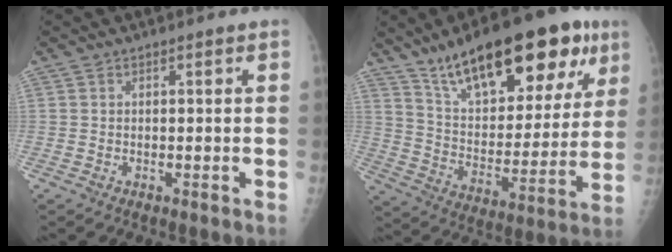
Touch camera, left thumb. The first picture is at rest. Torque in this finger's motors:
{"motor_torque": [1.04, 1.07, 1.60, -1.17, 0.16]}